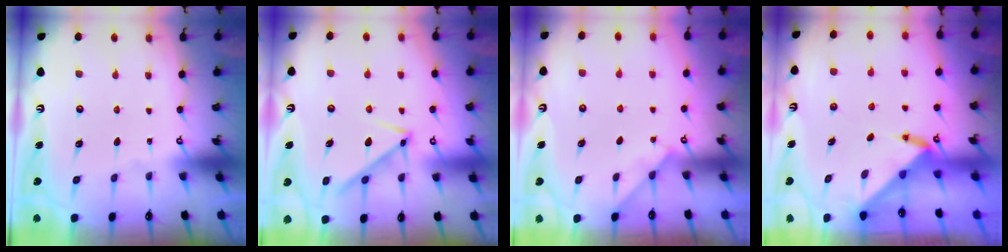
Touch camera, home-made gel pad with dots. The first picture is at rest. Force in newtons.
{"total": 9.2, "press": 9.2, "slide": 0.6}
{"total": 2.4, "press": 2.3, "slide": 0.4}
{"total": 3.6, "press": 3.6, "slide": 0.3}